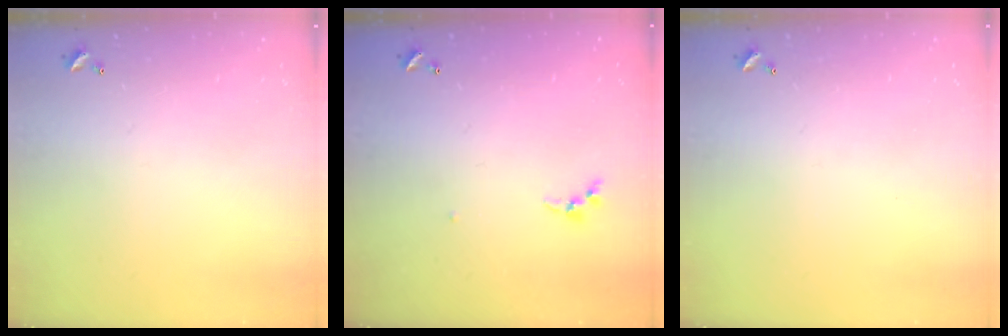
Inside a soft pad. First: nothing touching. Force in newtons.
{"total": 3.5, "press": 3.4, "slide": 0.4}
{"total": 0.0}